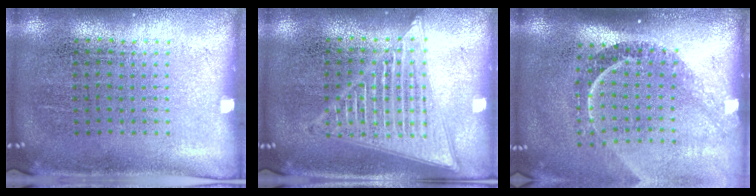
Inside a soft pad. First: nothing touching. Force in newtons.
{"total": 3.2, "press": 3.2, "slide": 0.4}
{"total": 2.3, "press": 1.6, "slide": 1.6}